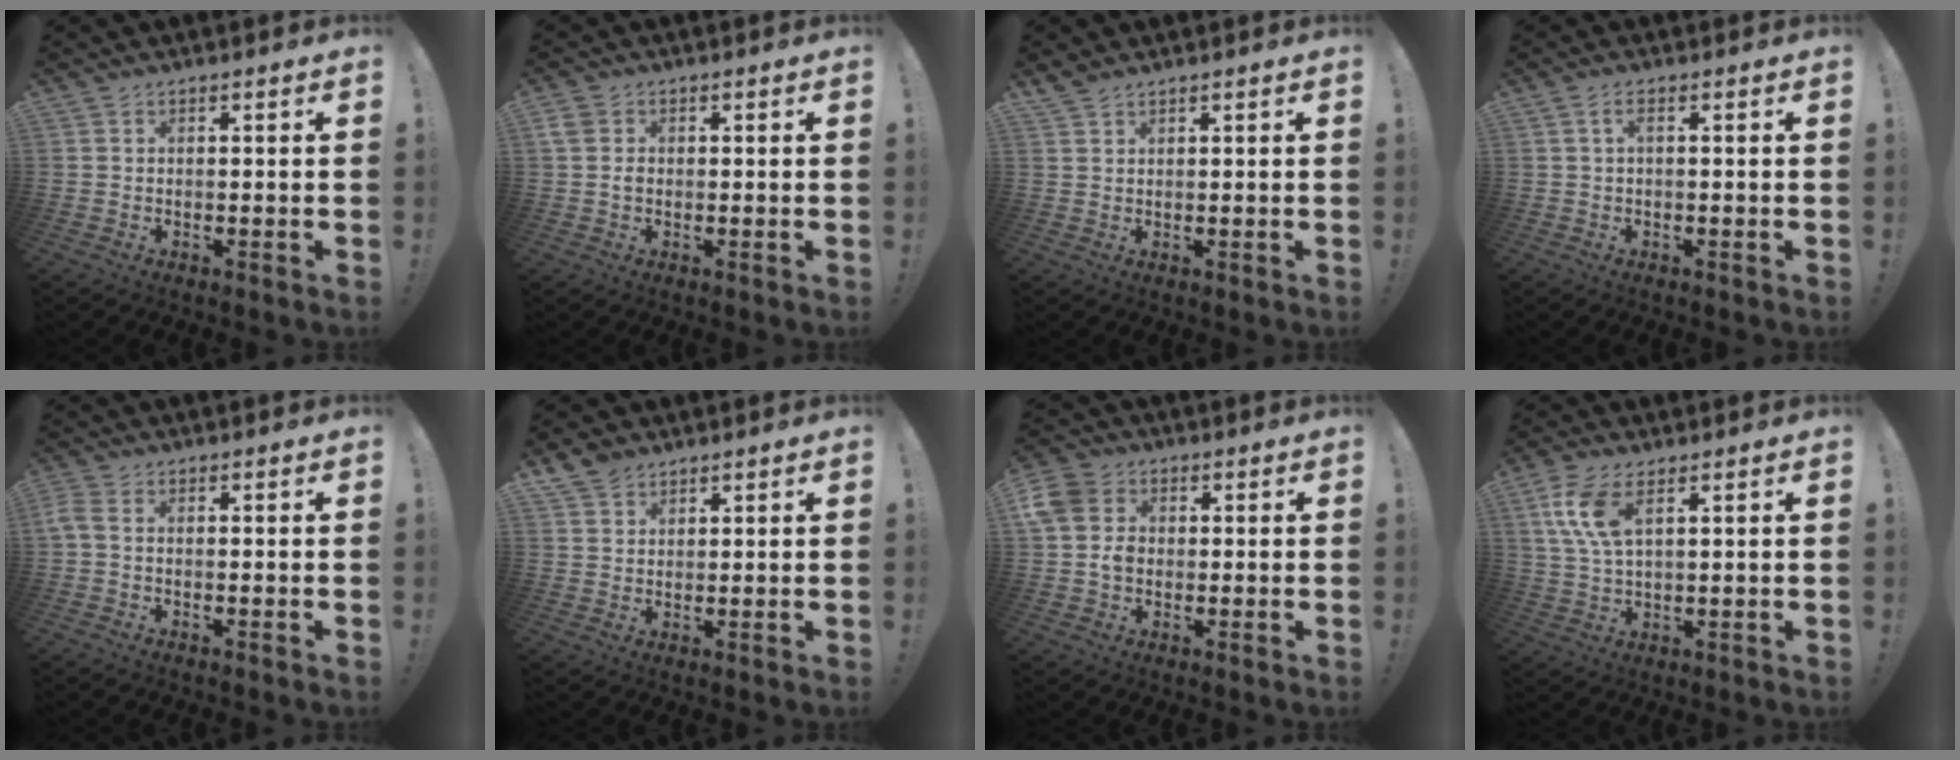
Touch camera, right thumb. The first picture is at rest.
{"total": 2.6, "force": [-0.2, 2.1, 1.5], "torque": [-0.035, 0.005, -0.006]}
{"total": 2.2, "force": [1.9, 0.7, 0.7], "torque": [-0.006, -0.013, 0.036]}
{"total": 2.1, "force": [0.1, 0.5, 2.0], "torque": [-0.040, 0.006, 0.000]}
{"total": 2.2, "force": [-0.1, 1.1, 1.9], "torque": [-0.034, 0.003, 0.000]}
{"total": 4.3, "force": [3.5, 2.4, 0.8], "torque": [-0.010, -0.020, 0.065]}
{"total": 7.6, "force": [-0.3, 6.4, 4.0], "torque": [-0.081, 0.004, -0.006]}
{"total": 9.7, "force": [4.2, 4.1, 7.7], "torque": [-0.164, -0.011, 0.075]}